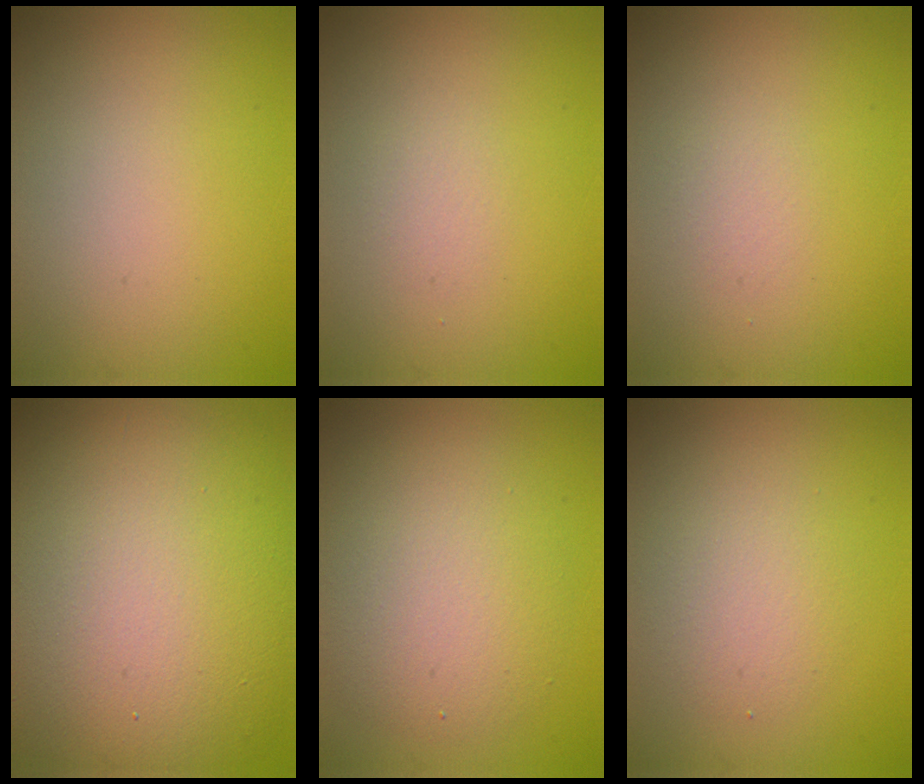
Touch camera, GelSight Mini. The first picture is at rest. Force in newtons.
{"total": 0.9, "press": 0.9, "slide": 0.0}
{"total": 0.9, "press": 0.9, "slide": 0.1}
{"total": 16.9, "press": 16.9, "slide": 1.0}
{"total": 5.3, "press": 5.3, "slide": 0.3}
{"total": 2.7, "press": 2.7, "slide": 0.2}